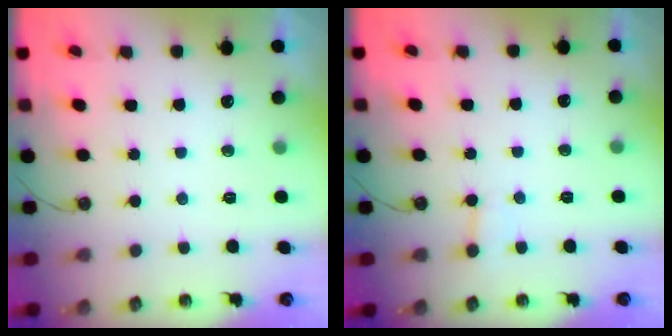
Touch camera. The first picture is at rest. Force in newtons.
{"total": 3.2, "press": 3.2, "slide": 0.5}